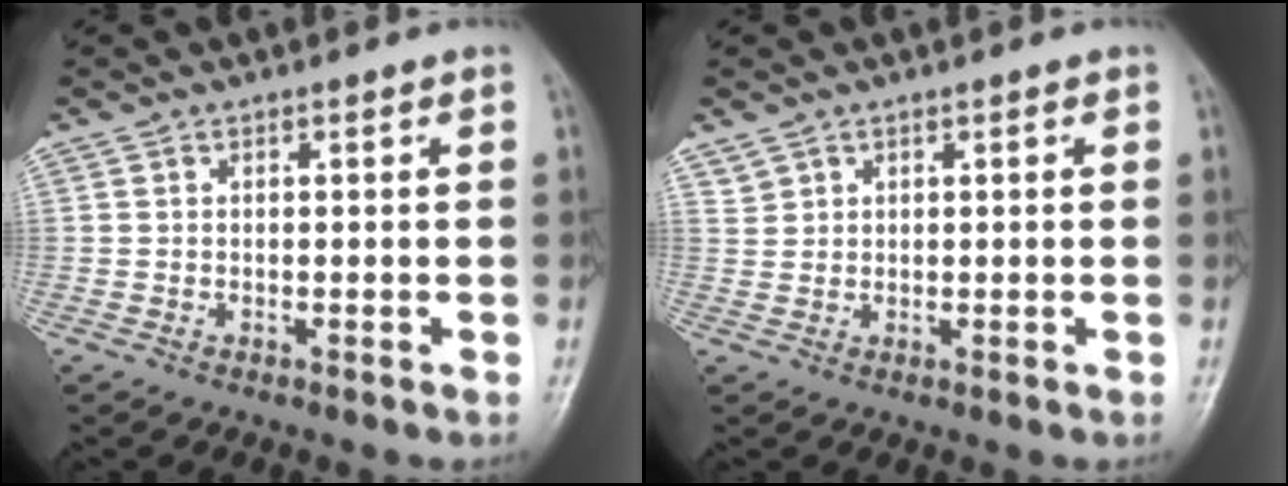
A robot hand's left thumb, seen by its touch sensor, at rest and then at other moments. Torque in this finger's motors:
{"motor_torque": [0.75, -0.58, -0.27, -0.22, 0.00]}